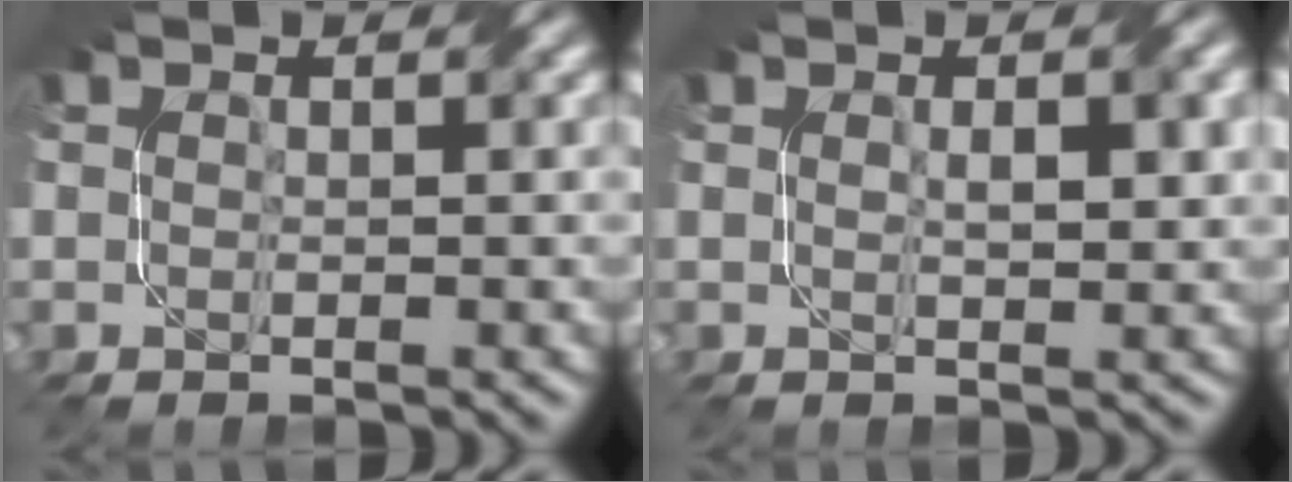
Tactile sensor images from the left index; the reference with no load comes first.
{"total": 2.3, "force": [0.6, 0.6, 2.1], "torque": [-0.035, 0.003, 0.012]}